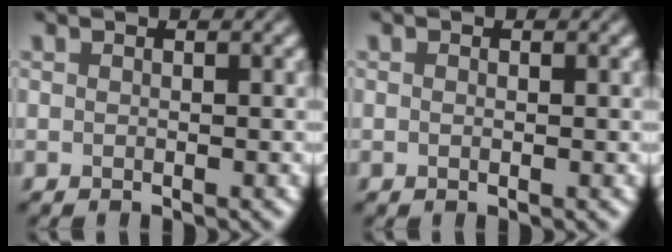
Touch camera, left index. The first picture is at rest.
{"total": 0.5, "force": [0.0, 0.3, 0.4], "torque": [-0.010, -0.002, -0.001]}